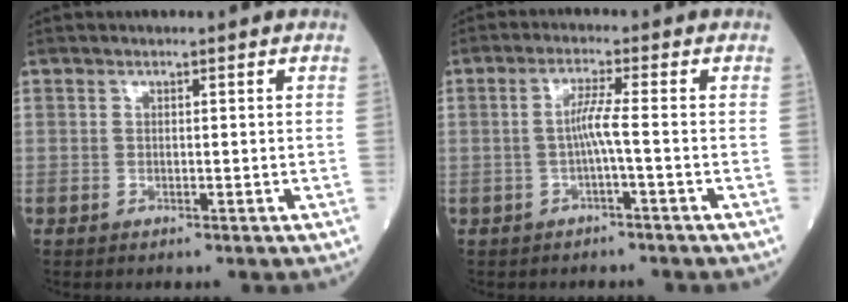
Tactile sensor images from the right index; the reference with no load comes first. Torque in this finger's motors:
{"motor_torque": [0.48, -0.21, 0.27, 0.10]}